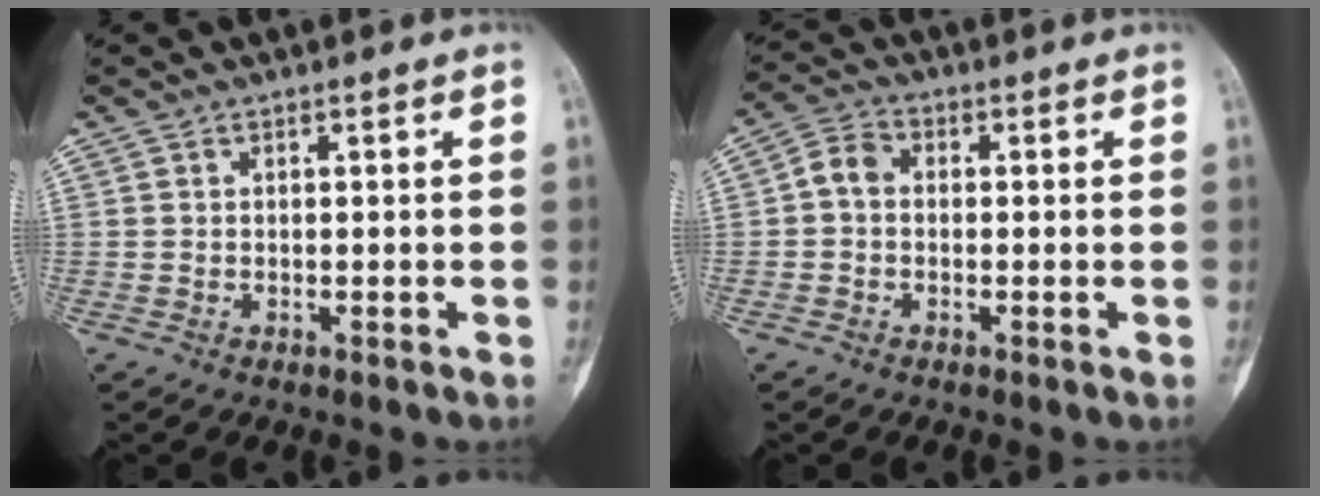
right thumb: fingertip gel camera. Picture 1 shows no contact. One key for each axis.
{"total": 4.2, "fx": -0.2, "fy": 3.2, "fz": 2.7, "tx": -0.043, "ty": 0.012, "tz": -0.018}